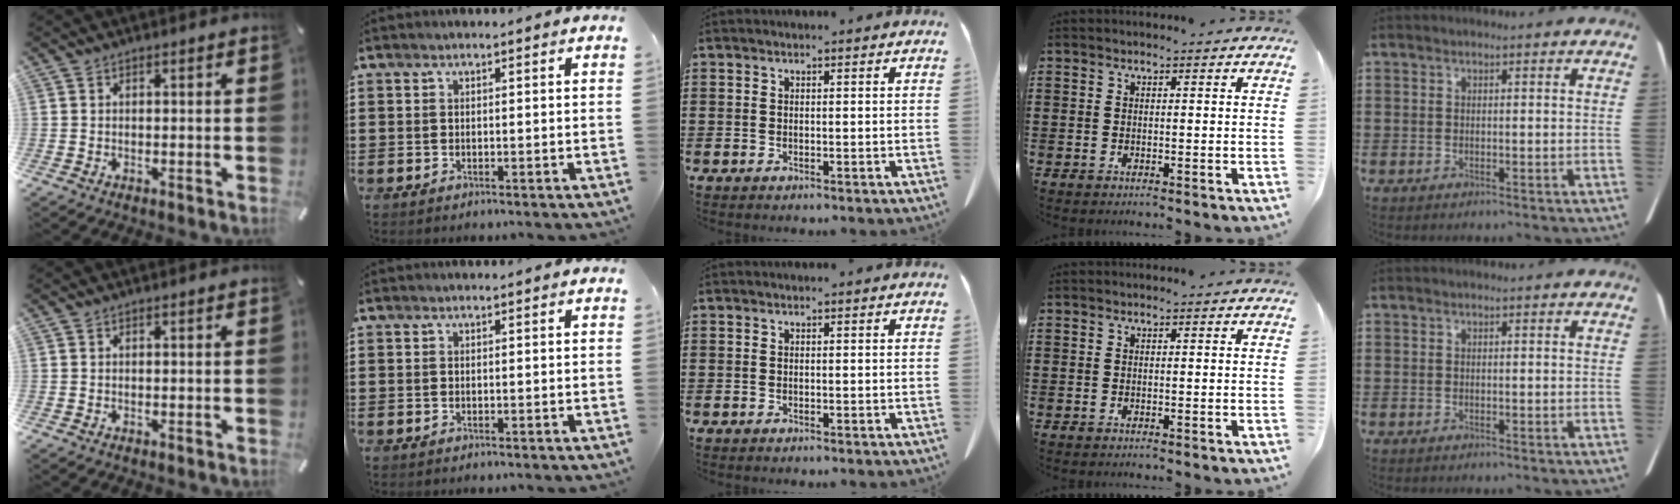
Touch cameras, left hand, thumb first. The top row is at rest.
{}